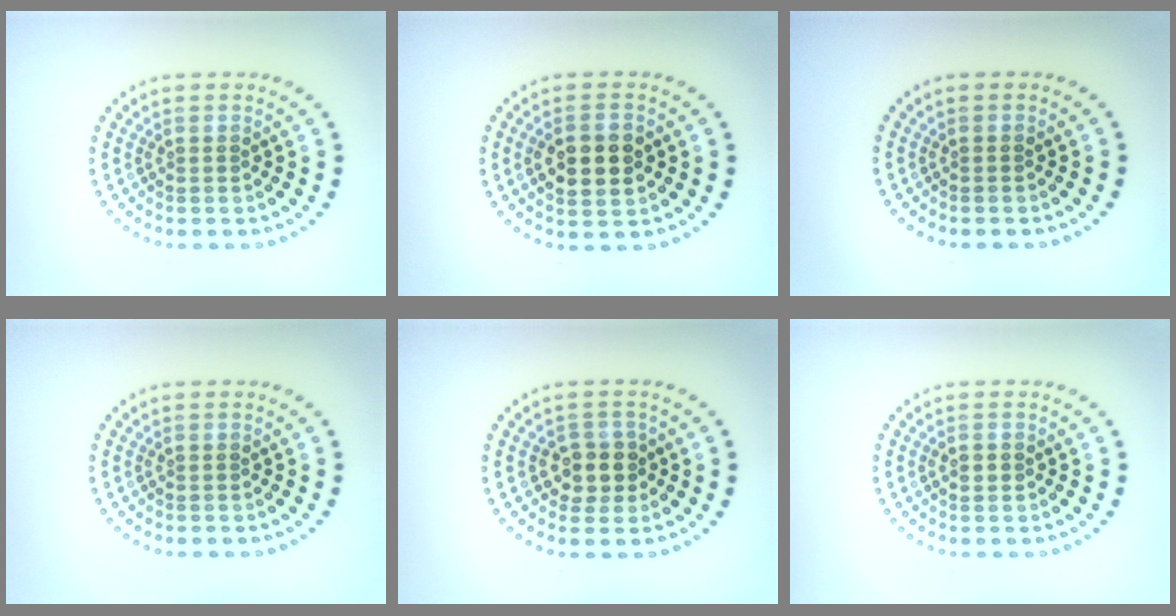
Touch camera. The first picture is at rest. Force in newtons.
{"total": 4.5, "press": 4.5, "slide": 0.4}
{"total": 0.0}
{"total": 0.0}
{"total": 2.7, "press": 2.5, "slide": 1.0}
{"total": 1.2, "press": 1.2, "slide": 0.1}